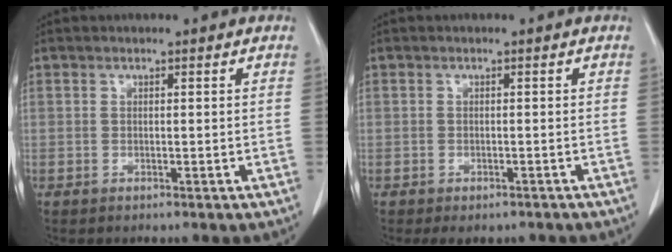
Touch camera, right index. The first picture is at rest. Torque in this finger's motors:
{"motor_torque": [-0.46, -0.36, -0.39, -0.12]}